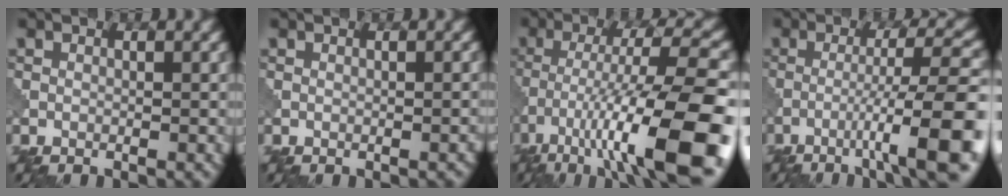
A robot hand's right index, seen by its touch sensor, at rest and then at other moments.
{"total": 0.6, "force": [-0.4, 0.2, 0.4], "torque": [0.000, 0.002, -0.007]}
{"total": 13.2, "force": [-6.2, 3.2, 11.2], "torque": [-0.182, 0.010, -0.096]}
{"total": 9.4, "force": [-3.7, 1.4, 8.6], "torque": [-0.119, 0.013, -0.056]}